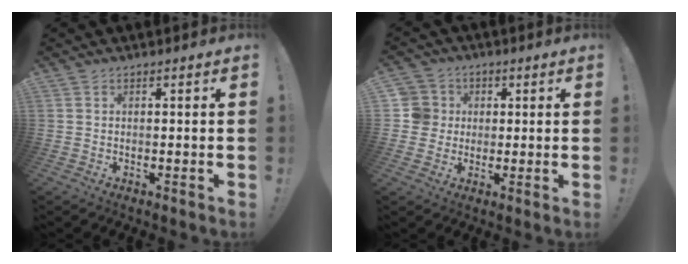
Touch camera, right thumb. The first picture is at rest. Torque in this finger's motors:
{"motor_torque": [0.30, 0.04, 0.00, -0.20, 0.00]}